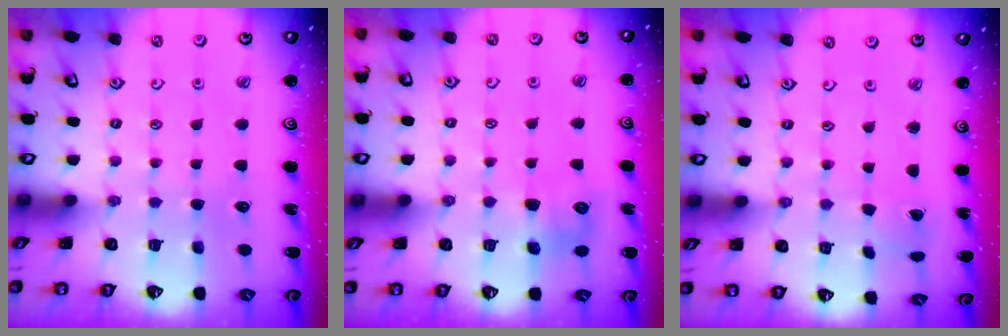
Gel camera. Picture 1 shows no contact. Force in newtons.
{"total": 7.1, "press": 7.0, "slide": 0.4}
{"total": 1.8, "press": 1.7, "slide": 0.1}